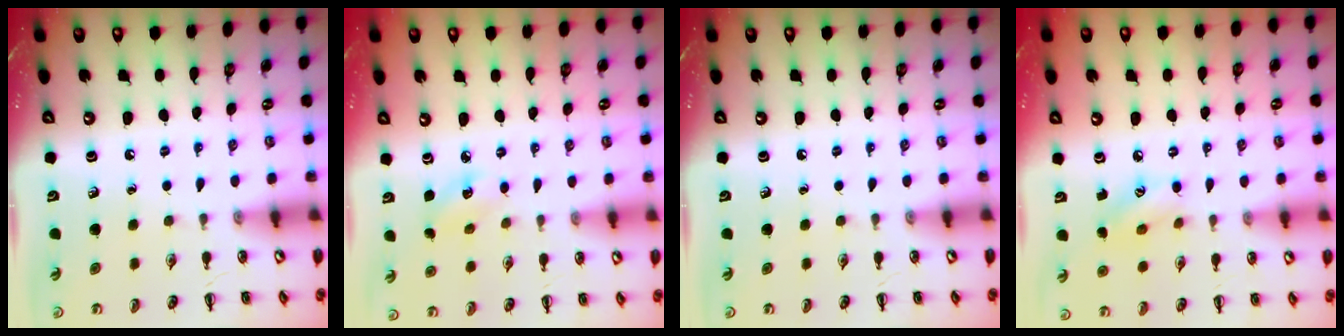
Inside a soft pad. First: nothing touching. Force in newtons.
{"total": 3.5, "press": 3.4, "slide": 0.8}
{"total": 0.0}
{"total": 6.6, "press": 6.5, "slide": 1.0}